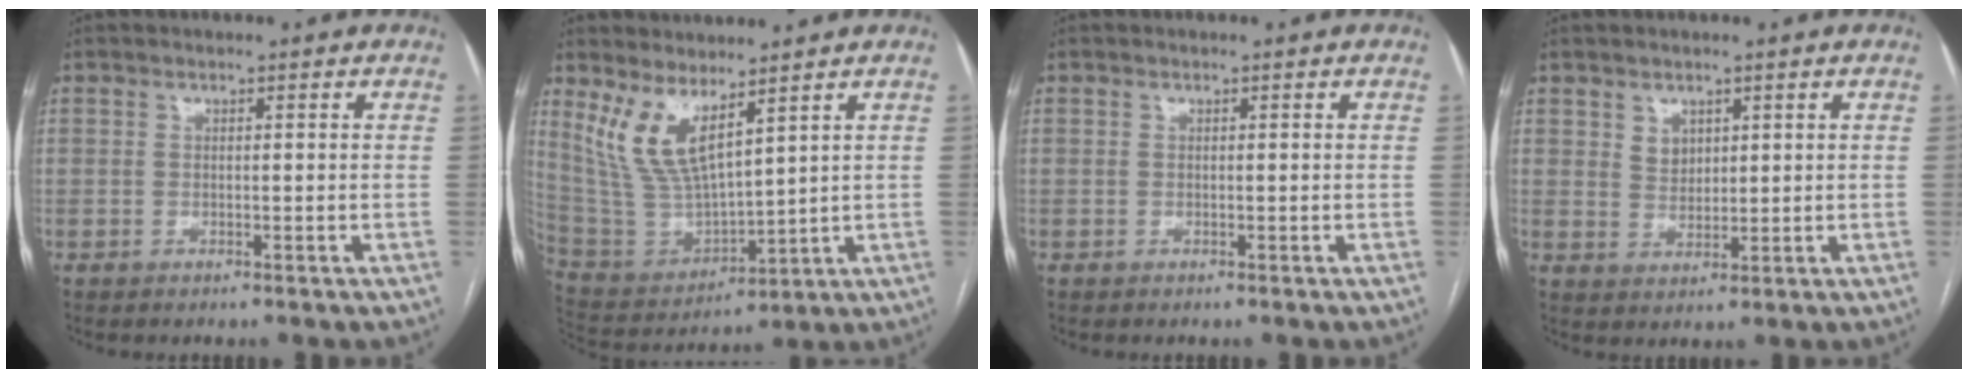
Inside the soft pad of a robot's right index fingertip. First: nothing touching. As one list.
[{"total": 10.3, "force": [6.4, 2.8, 7.6], "torque": [-0.172, -0.007, 0.149]}, {"total": 0.0}, {"total": 2.7, "force": [1.5, 2.0, 1.2], "torque": [-0.024, -0.001, 0.034]}]